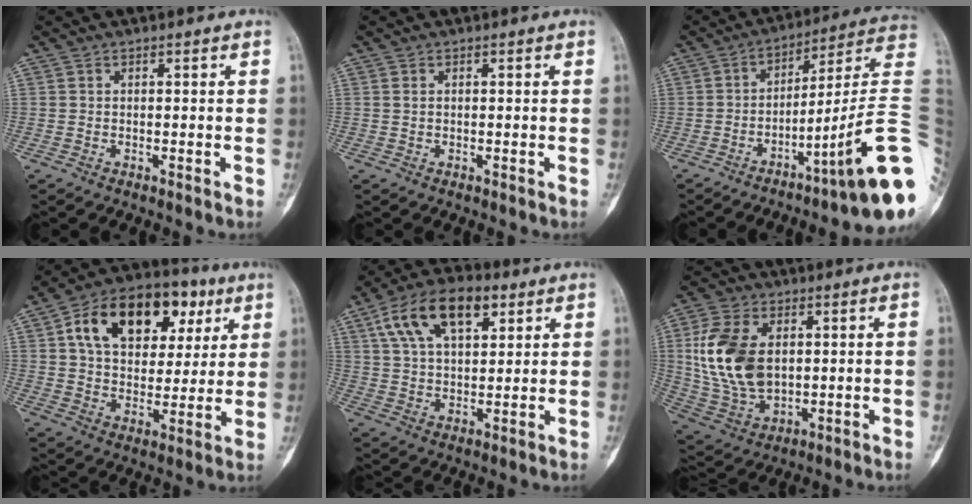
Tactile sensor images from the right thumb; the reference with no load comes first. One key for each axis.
{"total": 0.6, "fx": 0.2, "fy": 0.4, "fz": 0.4, "tx": -0.009, "ty": 0.002, "tz": 0.003}
{"total": 20.8, "fx": -6.2, "fy": 1.2, "fz": 19.8, "tx": -0.223, "ty": 0.048, "tz": -0.094}
{"total": 21.5, "fx": 8.1, "fy": 13.8, "fz": 14.3, "tx": -0.189, "ty": 0.005, "tz": 0.124}
{"total": 15.4, "fx": 7.1, "fy": 8.0, "fz": 11.1, "tx": -0.179, "ty": -0.001, "tz": 0.124}
{"total": 16.0, "fx": 2.5, "fy": 10.3, "fz": 12.1, "tx": -0.233, "ty": -0.007, "tz": 0.057}